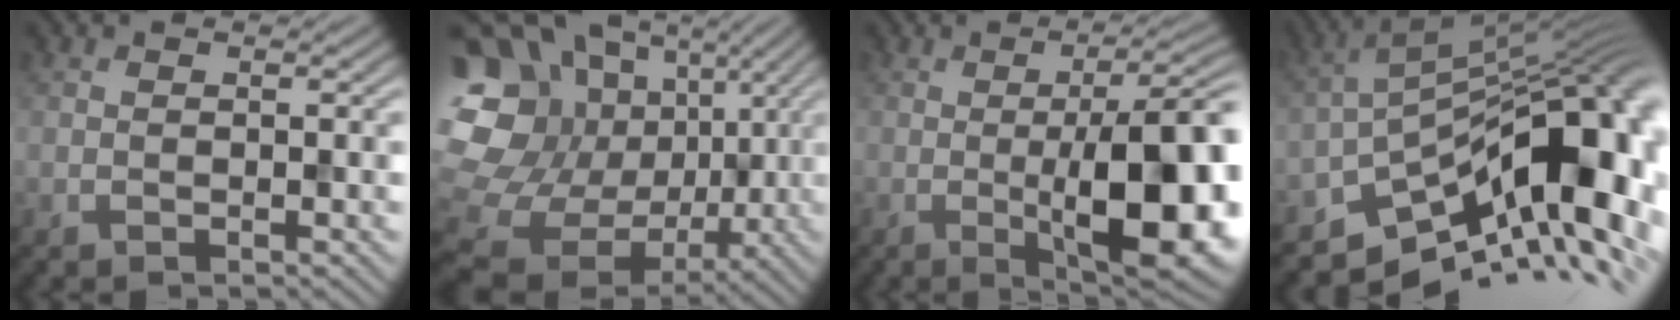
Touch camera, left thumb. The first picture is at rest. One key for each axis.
{"total": 19.0, "fx": 0.8, "fy": 16.5, "fz": 9.3, "tx": -0.240, "ty": -0.007, "tz": 0.020}
{"total": 14.0, "fx": -1.7, "fy": 4.5, "fz": 13.2, "tx": -0.165, "ty": -0.010, "tz": -0.023}
{"total": 16.8, "fx": -7.4, "fy": 7.8, "fz": 12.9, "tx": -0.171, "ty": -0.004, "tz": -0.134}